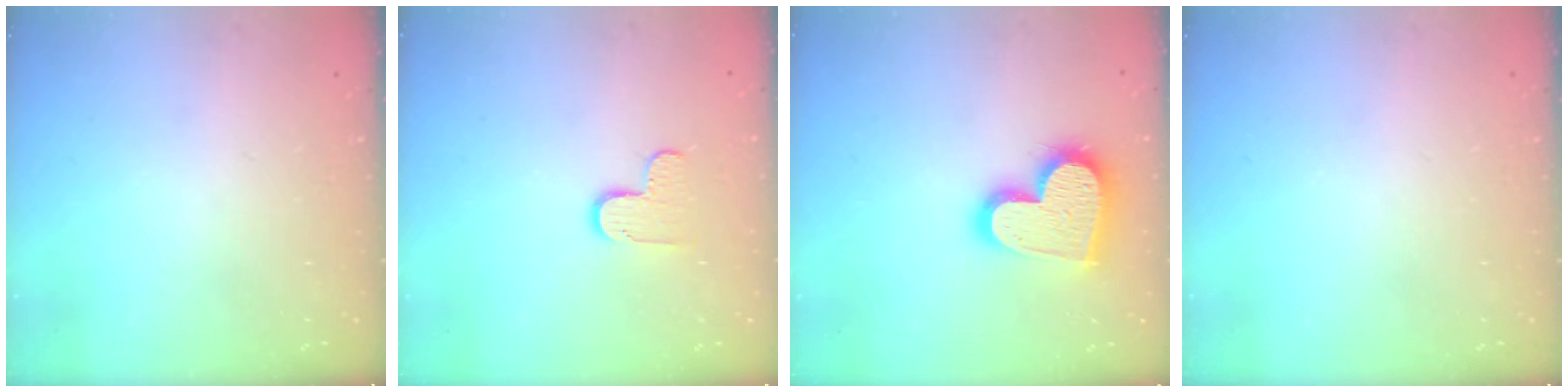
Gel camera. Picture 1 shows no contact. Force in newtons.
{"total": 6.5, "press": 6.5, "slide": 0.5}
{"total": 18.5, "press": 18.4, "slide": 1.5}
{"total": 0.0}